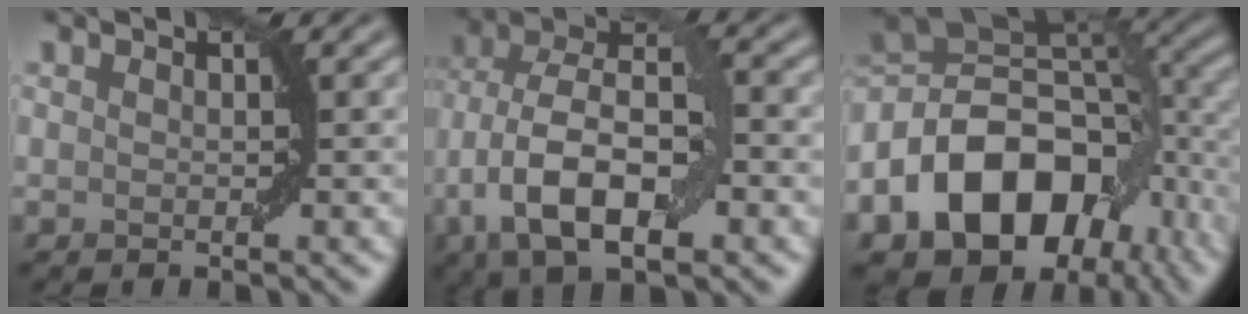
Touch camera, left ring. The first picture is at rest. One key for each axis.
{"total": 11.4, "fx": -2.9, "fy": 5.7, "fz": 9.4, "tx": -0.171, "ty": 0.011, "tz": -0.060}
{"total": 15.5, "fx": -6.0, "fy": 10.8, "fz": 9.4, "tx": -0.158, "ty": 0.004, "tz": -0.108}